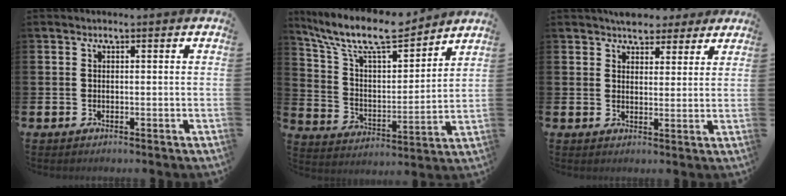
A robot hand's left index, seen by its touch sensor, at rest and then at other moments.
{"total": 11.4, "force": [9.9, 2.8, 4.8], "torque": [-0.132, -0.056, 0.174]}
{"total": 5.1, "force": [4.5, 2.4, 0.4], "torque": [-0.005, -0.018, 0.081]}